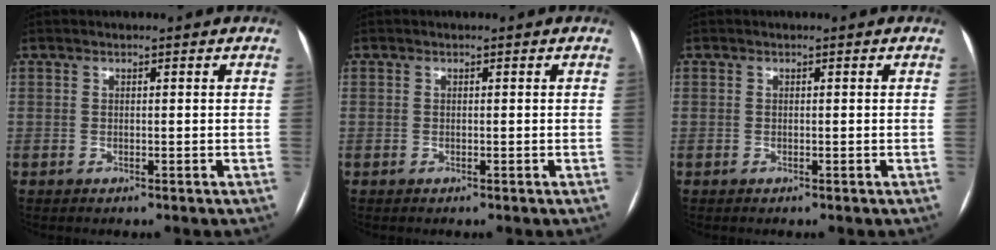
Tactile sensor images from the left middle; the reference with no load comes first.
{"total": 0.0}
{"total": 0.0}